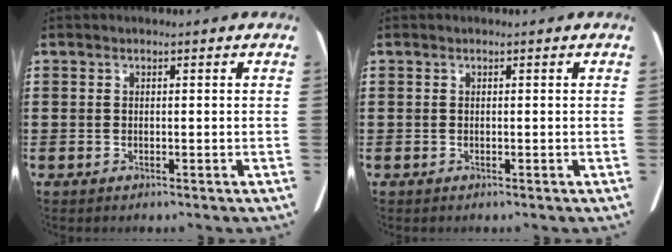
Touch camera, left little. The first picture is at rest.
{"total": 0.0}